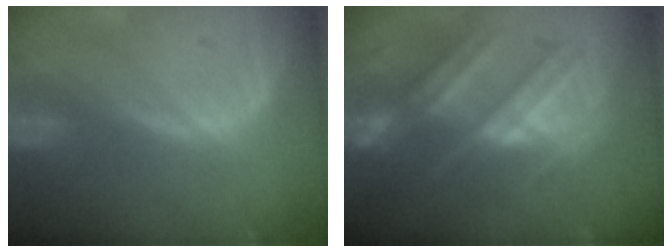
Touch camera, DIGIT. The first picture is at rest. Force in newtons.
{"total": 9.3, "press": 9.2, "slide": 1.5}